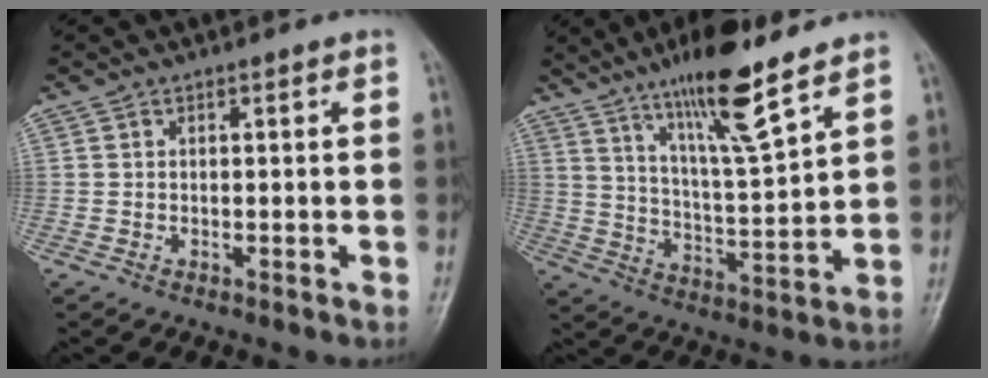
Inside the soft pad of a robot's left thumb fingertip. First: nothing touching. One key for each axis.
{"total": 14.1, "fx": 9.8, "fy": 1.9, "fz": 9.9, "tx": -0.164, "ty": -0.060, "tz": 0.173}